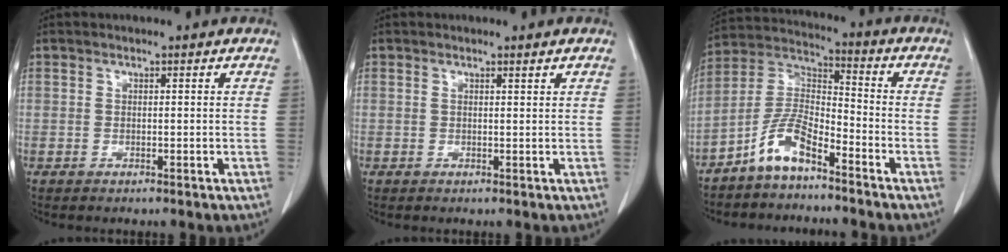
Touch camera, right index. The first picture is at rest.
{"total": 0.8, "force": [0.6, -0.1, 0.5], "torque": [-0.012, 0.003, 0.011]}
{"total": 8.2, "force": [-5.7, 2.3, 5.5], "torque": [-0.124, 0.012, -0.118]}